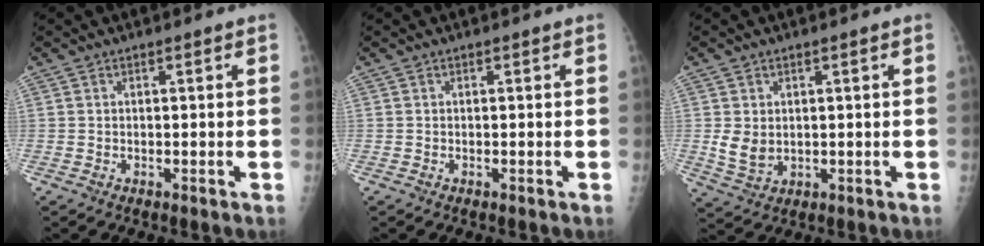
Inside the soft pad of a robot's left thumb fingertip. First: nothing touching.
{"total": 0.0}
{"total": 4.6, "force": [0.6, 3.4, 3.0], "torque": [-0.044, -0.011, 0.024]}